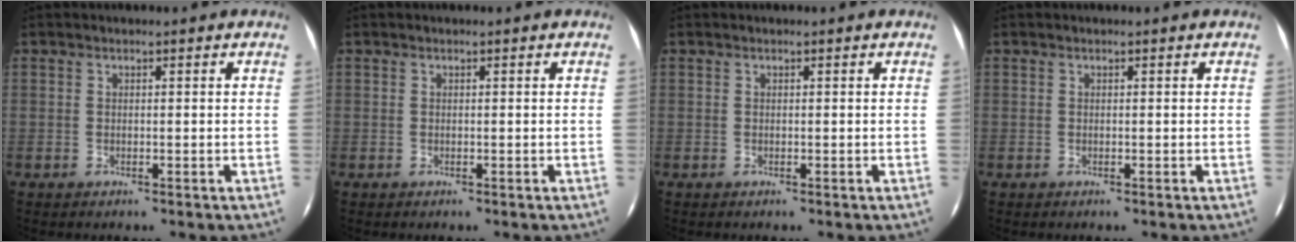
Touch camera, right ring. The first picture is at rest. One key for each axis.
{"total": 0.0}
{"total": 0.0}
{"total": 0.0}